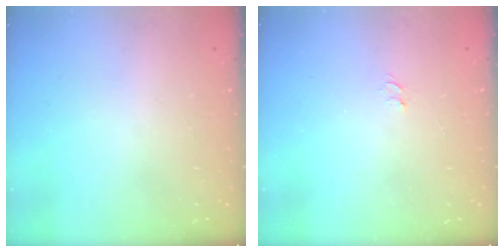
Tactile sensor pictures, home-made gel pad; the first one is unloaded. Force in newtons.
{"total": 3.5, "press": 3.4, "slide": 0.4}